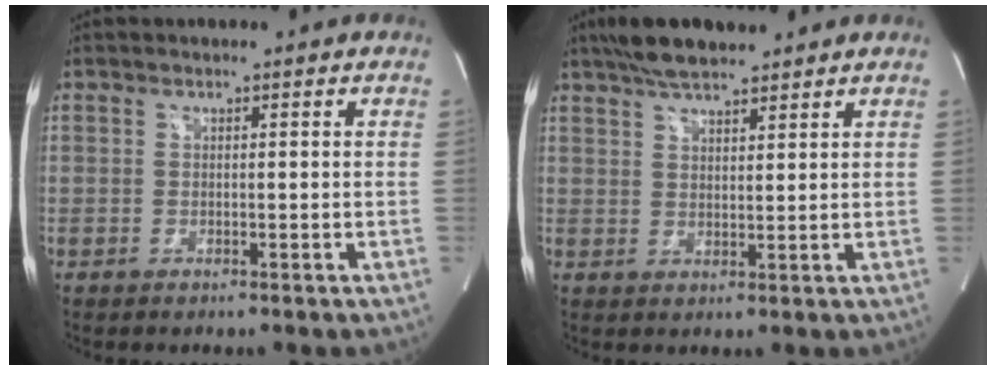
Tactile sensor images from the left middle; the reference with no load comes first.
{"total": 7.9, "force": [6.6, 1.5, 4.2], "torque": [-0.076, 0.024, 0.116]}